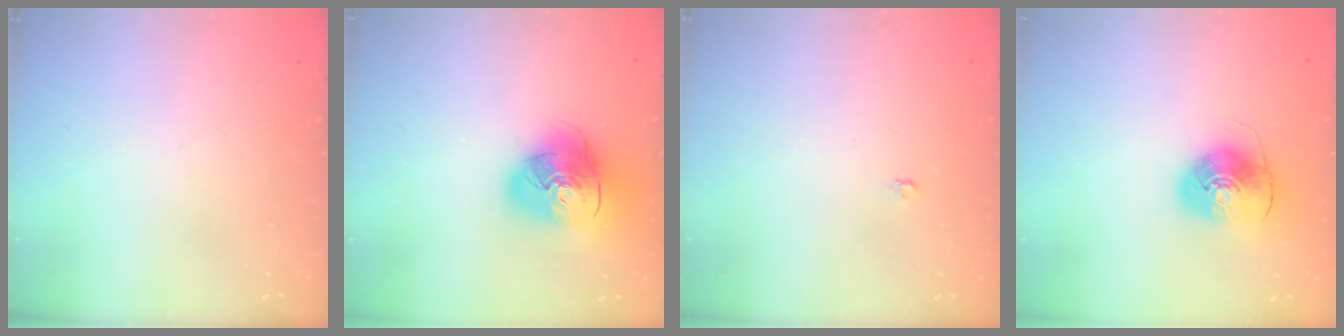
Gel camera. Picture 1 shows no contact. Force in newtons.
{"total": 17.9, "press": 17.8, "slide": 2.3}
{"total": 3.2, "press": 3.2, "slide": 0.2}
{"total": 9.2, "press": 9.0, "slide": 1.5}